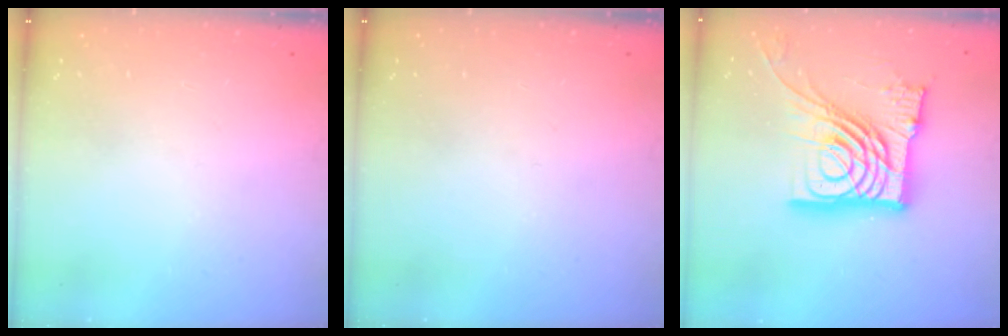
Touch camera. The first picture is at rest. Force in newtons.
{"total": 0.0}
{"total": 23.8, "press": 23.6, "slide": 2.4}